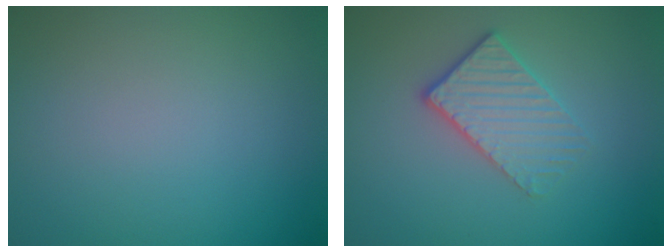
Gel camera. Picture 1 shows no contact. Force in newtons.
{"total": 3.2, "press": 2.8, "slide": 1.5}